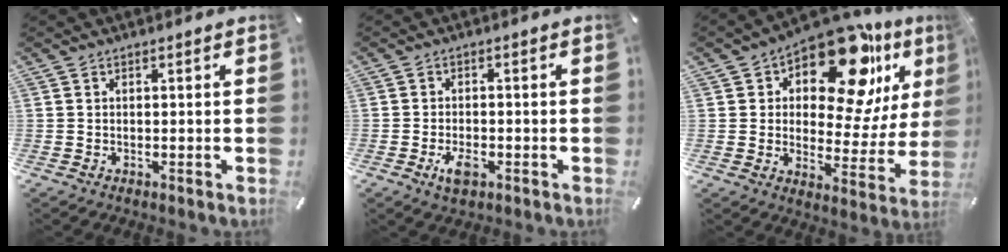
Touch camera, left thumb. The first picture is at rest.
{"total": 4.2, "force": [-1.7, 2.1, 3.1], "torque": [-0.071, 0.001, -0.034]}
{"total": 18.4, "force": [12.2, 8.2, 11.1], "torque": [-0.160, -0.093, 0.203]}